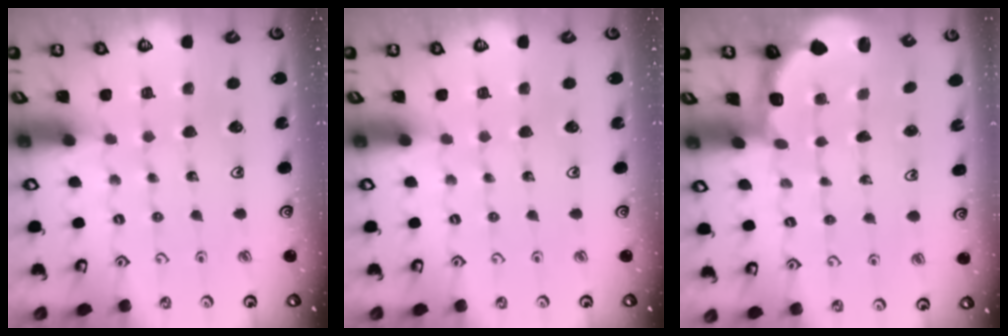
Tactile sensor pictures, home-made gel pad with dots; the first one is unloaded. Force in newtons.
{"total": 0.0}
{"total": 2.3, "press": 2.2, "slide": 0.6}